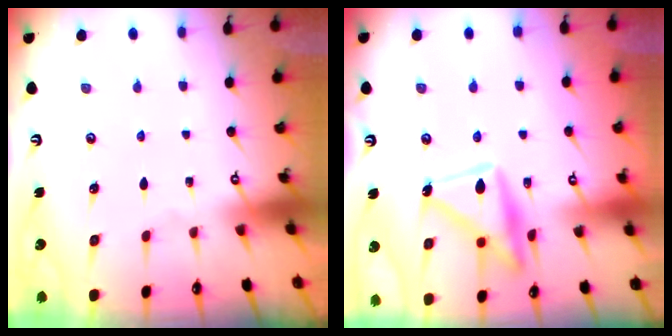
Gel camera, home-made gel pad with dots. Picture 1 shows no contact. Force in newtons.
{"total": 17.1, "press": 17.1, "slide": 1.2}